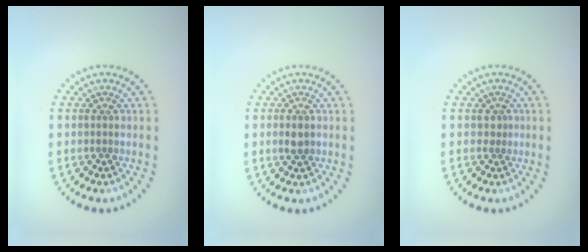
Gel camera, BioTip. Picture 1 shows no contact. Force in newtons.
{"total": 1.4, "press": 1.4, "slide": 0.1}
{"total": 0.7, "press": 0.4, "slide": 0.6}